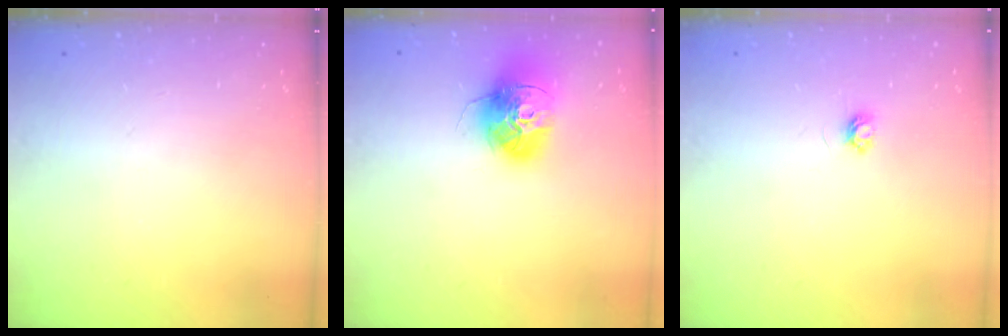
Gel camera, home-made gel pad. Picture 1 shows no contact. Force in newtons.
{"total": 15.7, "press": 15.6, "slide": 1.6}
{"total": 3.5, "press": 3.5, "slide": 0.4}